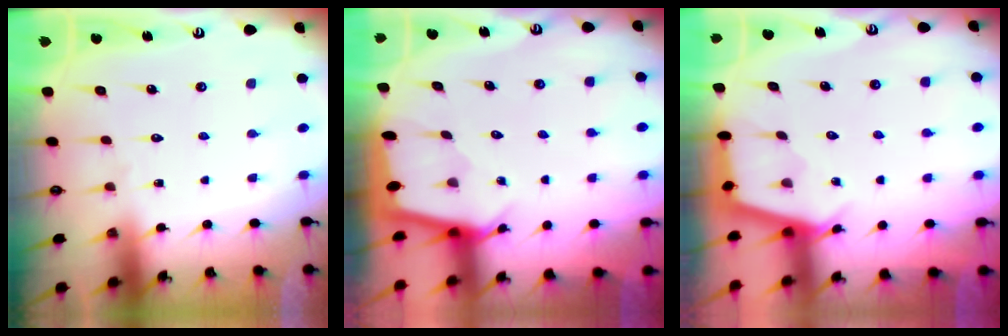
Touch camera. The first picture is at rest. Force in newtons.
{"total": 2.2, "press": 2.2, "slide": 0.3}
{"total": 2.8, "press": 2.8, "slide": 0.3}